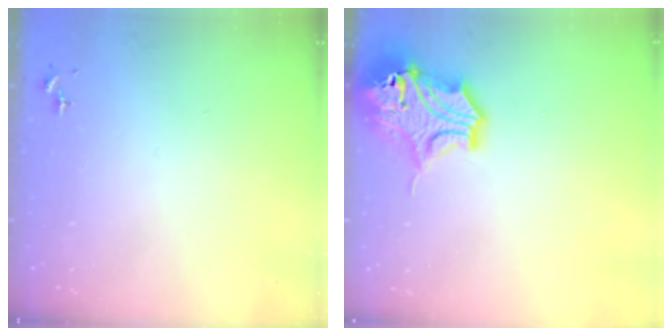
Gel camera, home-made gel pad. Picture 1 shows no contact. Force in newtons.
{"total": 15.4, "press": 15.3, "slide": 2.2}